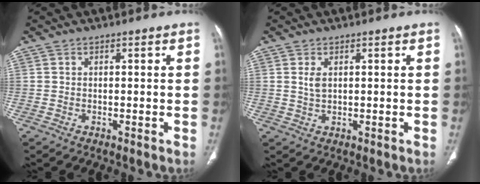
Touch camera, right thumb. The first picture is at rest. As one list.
[{"total": 2.2, "force": [0.7, 1.1, 1.8], "torque": [-0.037, -0.001, 0.019]}]